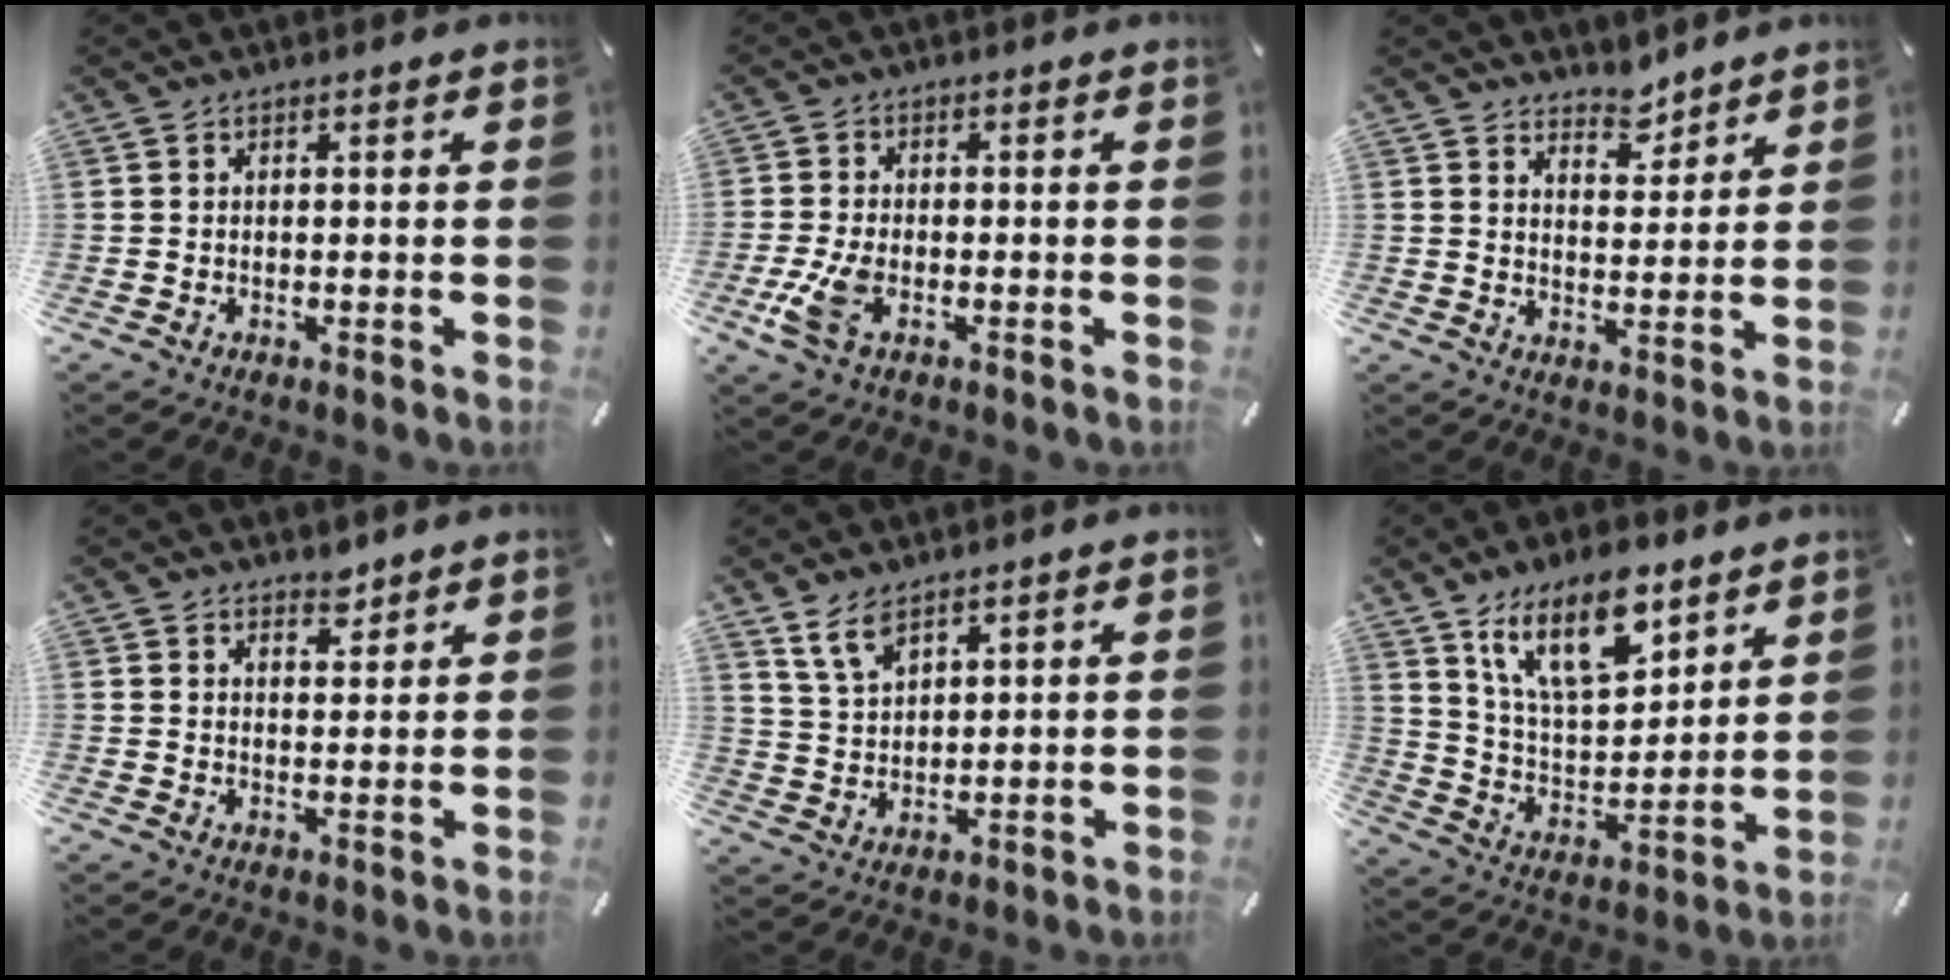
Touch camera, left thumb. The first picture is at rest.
{"total": 6.0, "force": [-2.1, 3.0, 4.7], "torque": [-0.107, -0.003, -0.038]}
{"total": 5.6, "force": [5.1, 2.3, 0.5], "torque": [0.007, -0.039, 0.093]}
{"total": 3.0, "force": [2.7, 1.4, 0.2], "torque": [0.007, -0.016, 0.048]}
{"total": 3.9, "force": [3.3, 1.9, 0.9], "torque": [-0.023, -0.013, 0.065]}
{"total": 16.8, "force": [11.1, 7.7, 10.0], "torque": [-0.185, -0.046, 0.198]}